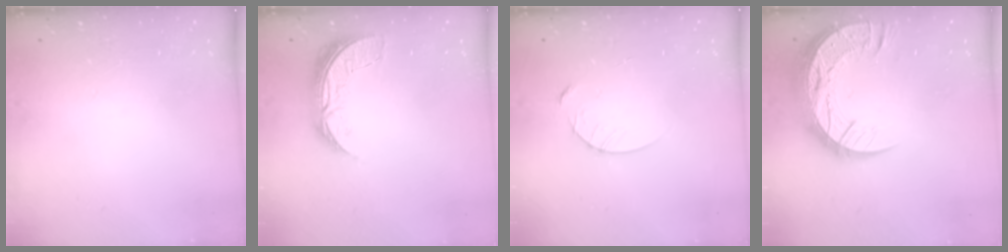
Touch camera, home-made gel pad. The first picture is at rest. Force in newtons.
{"total": 8.1, "press": 8.0, "slide": 0.8}
{"total": 4.6, "press": 4.5, "slide": 0.5}
{"total": 19.2, "press": 19.1, "slide": 1.4}